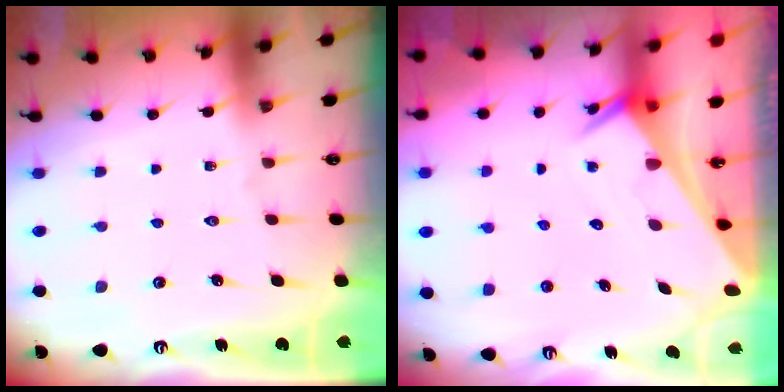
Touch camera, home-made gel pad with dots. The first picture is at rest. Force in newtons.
{"total": 2.5, "press": 2.5, "slide": 0.1}